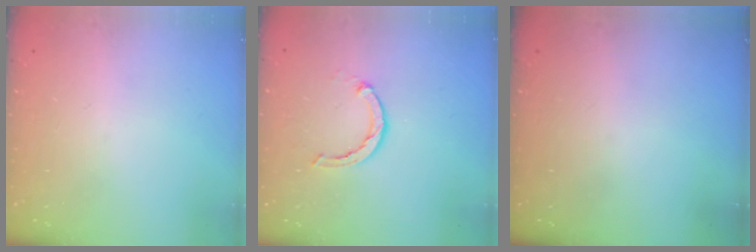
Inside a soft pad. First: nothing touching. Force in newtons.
{"total": 2.1, "press": 2.0, "slide": 0.4}
{"total": 0.0}